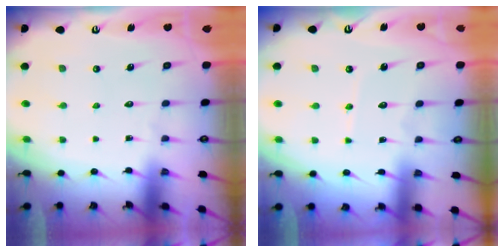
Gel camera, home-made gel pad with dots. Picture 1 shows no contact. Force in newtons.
{"total": 3.4, "press": 3.4, "slide": 0.5}